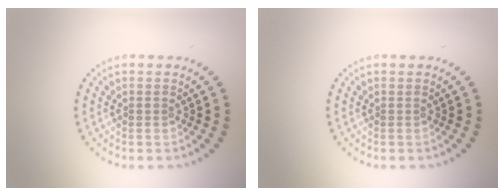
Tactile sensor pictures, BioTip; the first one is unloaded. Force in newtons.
{"total": 0.0}